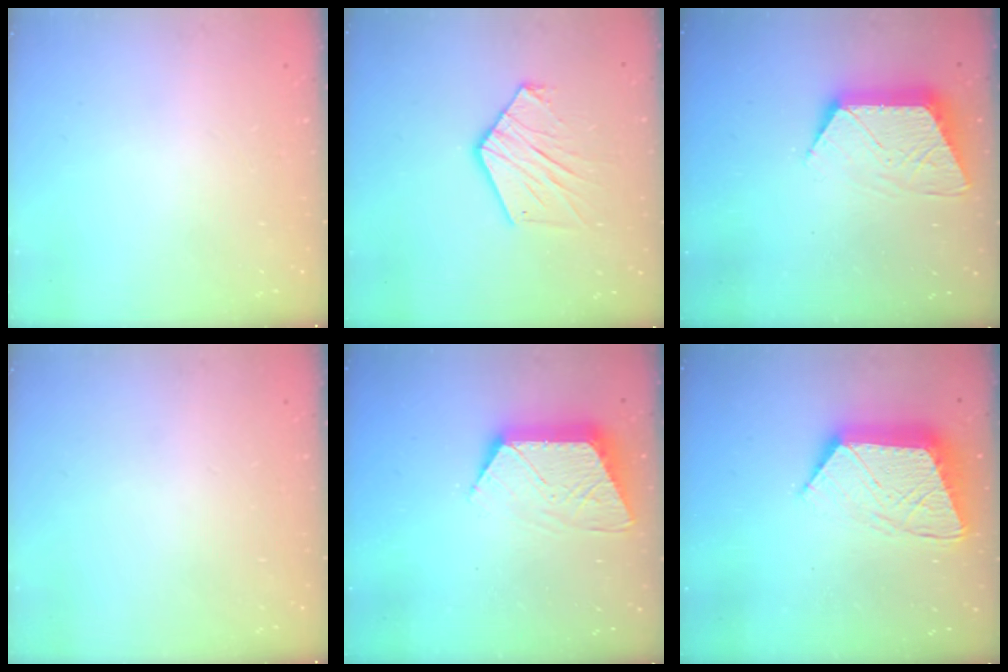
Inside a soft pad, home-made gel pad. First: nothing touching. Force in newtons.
{"total": 11.3, "press": 11.2, "slide": 0.6}
{"total": 12.2, "press": 12.2, "slide": 0.6}
{"total": 0.0}
{"total": 12.2, "press": 12.2, "slide": 0.6}
{"total": 15.4, "press": 15.3, "slide": 1.2}